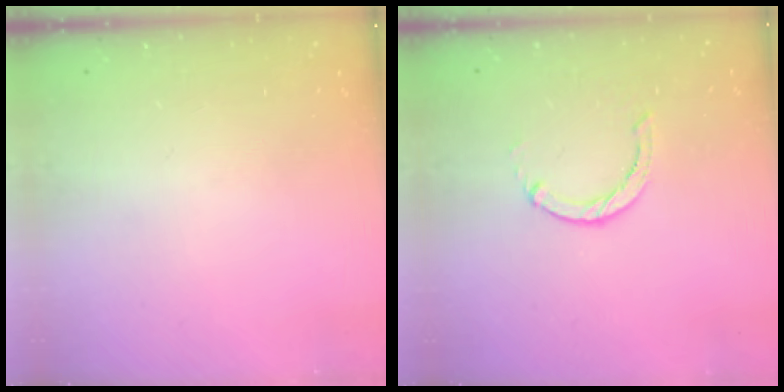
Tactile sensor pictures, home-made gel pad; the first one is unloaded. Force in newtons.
{"total": 0.6, "press": 0.6, "slide": 0.2}